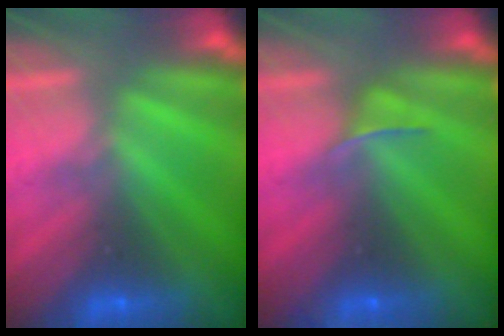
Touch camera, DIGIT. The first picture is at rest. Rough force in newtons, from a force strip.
{"total": 2.6}